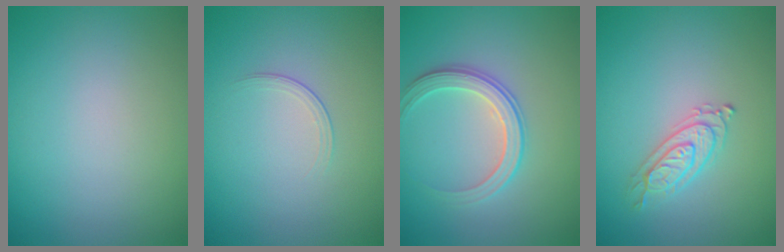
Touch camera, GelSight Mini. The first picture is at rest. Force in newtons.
{"total": 1.3, "press": 0.5, "slide": 1.2}
{"total": 2.9, "press": 2.8, "slide": 0.6}
{"total": 2.2, "press": 2.1, "slide": 0.4}